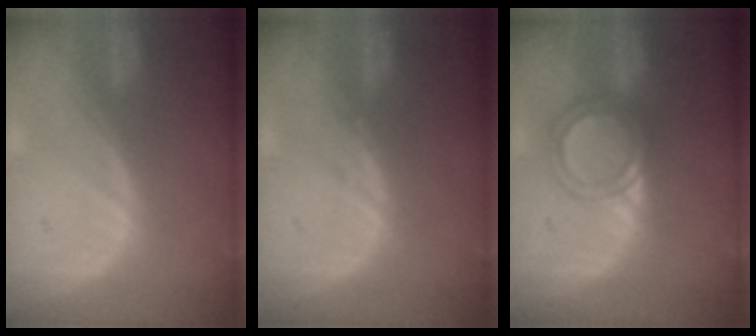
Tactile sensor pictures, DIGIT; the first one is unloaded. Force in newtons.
{"total": 0.6, "press": 0.6, "slide": 0.3}
{"total": 4.7, "press": 4.5, "slide": 1.3}